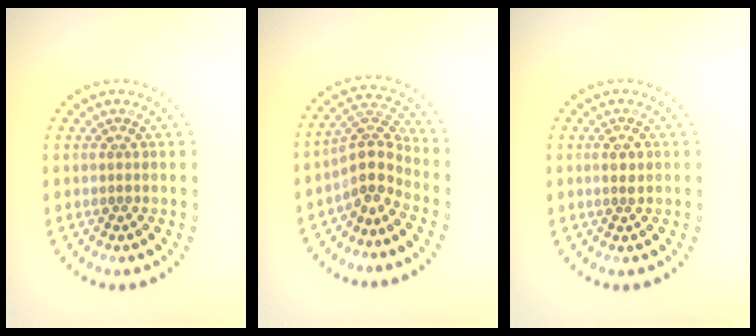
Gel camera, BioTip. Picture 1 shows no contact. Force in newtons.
{"total": 3.5, "press": 2.4, "slide": 2.5}
{"total": 1.0, "press": 1.0, "slide": 0.1}